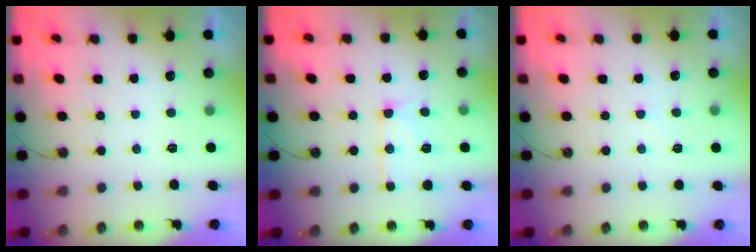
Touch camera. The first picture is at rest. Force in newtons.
{"total": 11.4, "press": 11.4, "slide": 1.0}
{"total": 2.9, "press": 2.9, "slide": 0.4}